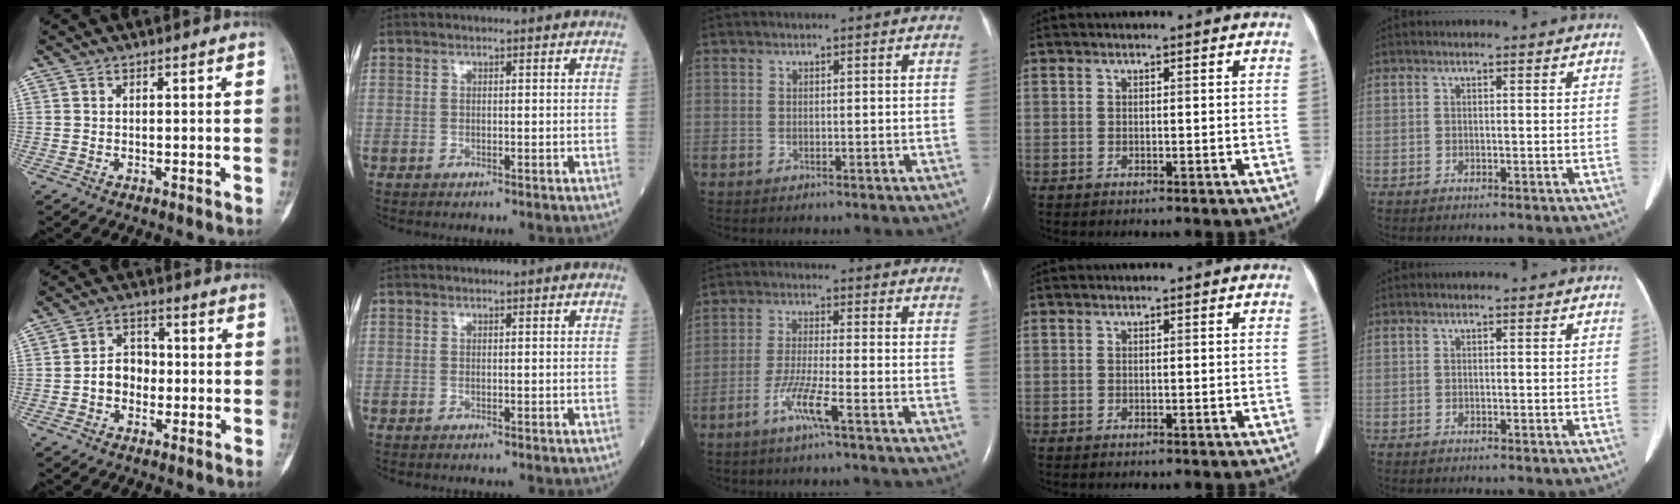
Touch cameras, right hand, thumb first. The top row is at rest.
{"thumb": {"total": 5.8, "force": [-1.2, 4.6, 3.3], "torque": [-0.029, 0.024, -0.033]}, "middle": {"total": 5.4, "force": [-3.0, -0.6, 4.5], "torque": [-0.095, -0.011, -0.061]}}